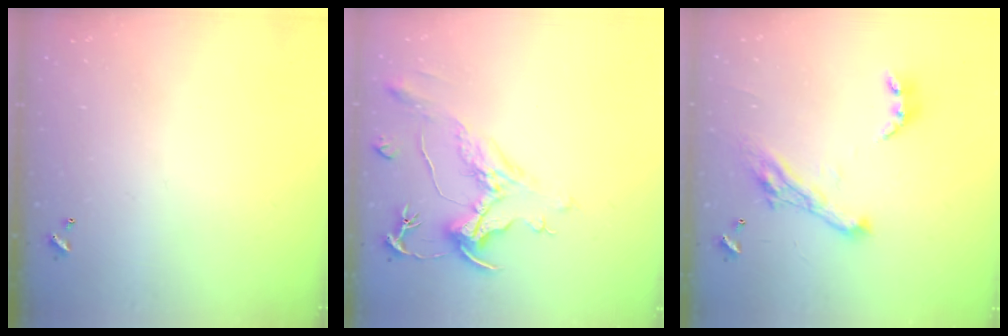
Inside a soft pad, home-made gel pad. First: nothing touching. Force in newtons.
{"total": 1.9, "press": 1.4, "slide": 1.2}
{"total": 10.6, "press": 10.5, "slide": 1.7}